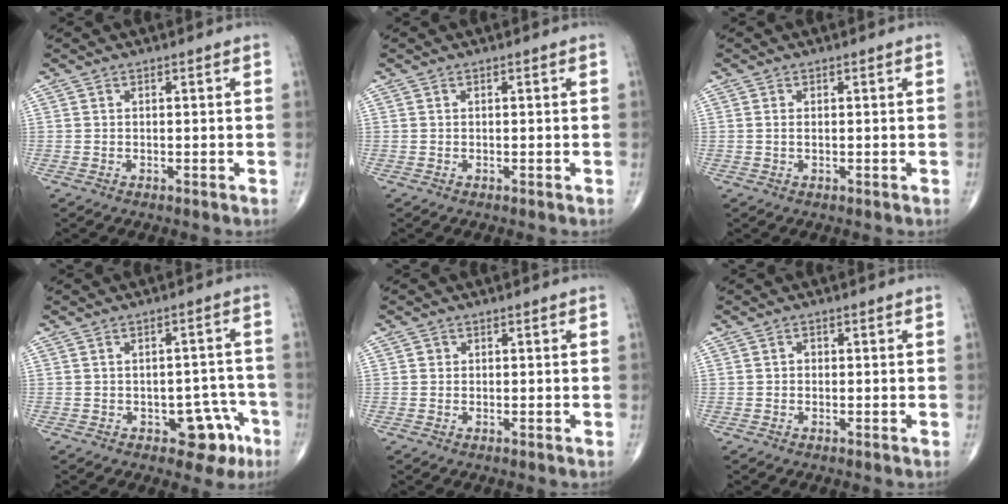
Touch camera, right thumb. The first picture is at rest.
{"total": 0.0}
{"total": 0.6, "force": [0.1, 0.2, 0.5], "torque": [-0.012, 0.002, 0.003]}
{"total": 7.4, "force": [-3.6, 4.4, 4.8], "torque": [-0.021, 0.030, -0.039]}
{"total": 0.7, "force": [0.1, 0.7, 0.1], "torque": [0.002, 0.002, 0.001]}
{"total": 0.9, "force": [-0.1, 0.8, 0.4], "torque": [-0.002, 0.003, -0.005]}